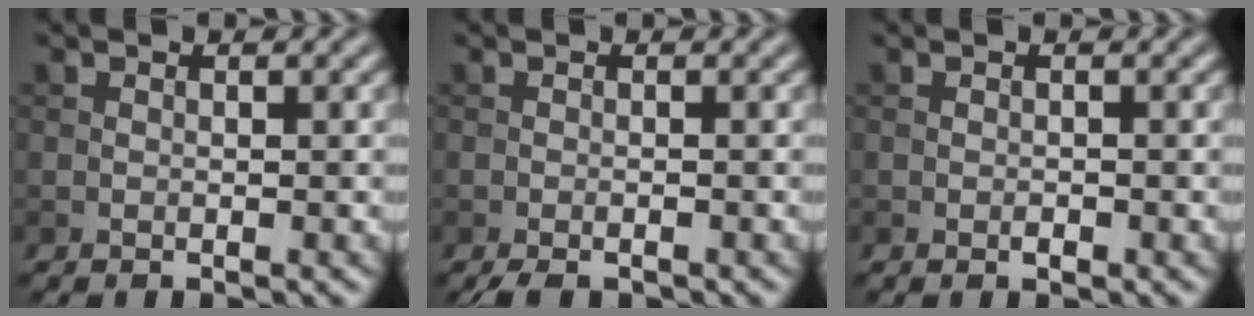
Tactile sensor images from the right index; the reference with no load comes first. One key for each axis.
{"total": 2.0, "fx": -1.6, "fy": 0.6, "fz": 1.2, "tx": -0.020, "ty": -0.002, "tz": -0.025}
{"total": 0.6, "fx": -0.3, "fy": 0.3, "fz": 0.4, "tx": -0.004, "ty": 0.000, "tz": -0.005}